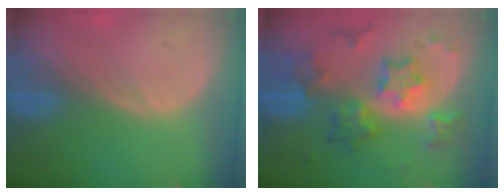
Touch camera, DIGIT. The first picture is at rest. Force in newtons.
{"total": 9.0, "press": 9.0, "slide": 0.6}